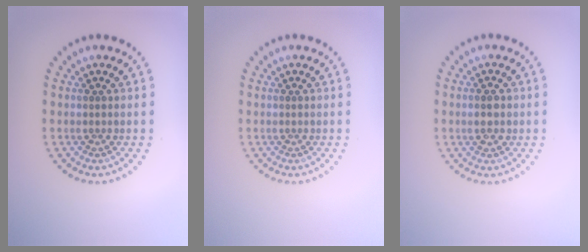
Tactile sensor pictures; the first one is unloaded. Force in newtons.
{"total": 0.0}
{"total": 2.1, "press": 2.1, "slide": 0.2}